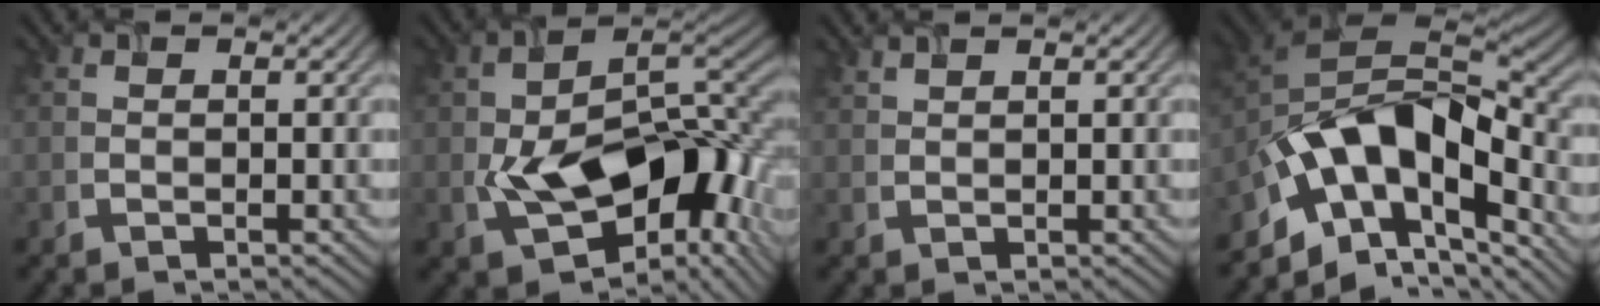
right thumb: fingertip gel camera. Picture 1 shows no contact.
{"total": 16.1, "force": [-3.5, 9.1, 12.8], "torque": [-0.193, -0.015, -0.052]}
{"total": 1.1, "force": [1.1, 0.0, 0.4], "torque": [-0.014, -0.001, 0.024]}
{"total": 15.3, "force": [-5.8, 8.7, 11.2], "torque": [-0.198, 0.003, -0.109]}